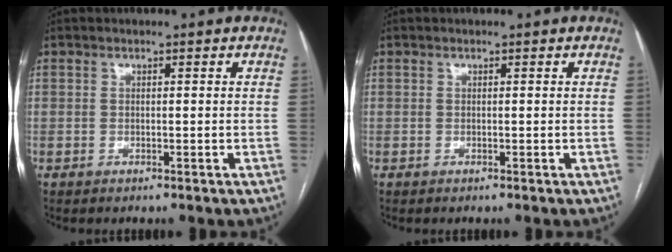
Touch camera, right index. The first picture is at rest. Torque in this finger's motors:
{"motor_torque": [0.50, 0.38, -0.01, 0.00]}